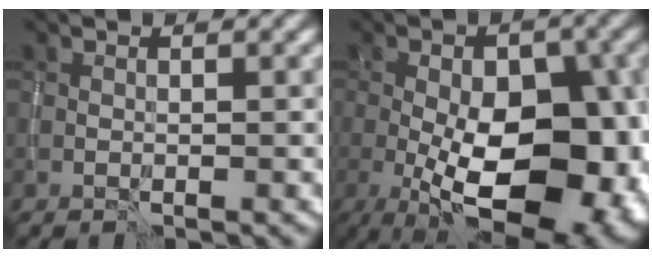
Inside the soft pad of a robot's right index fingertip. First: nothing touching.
{"total": 16.8, "force": [-3.8, 8.9, 13.7], "torque": [-0.181, -0.024, -0.042]}